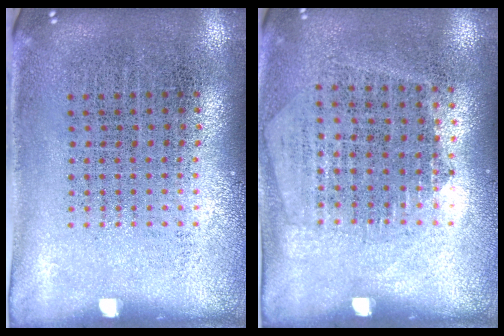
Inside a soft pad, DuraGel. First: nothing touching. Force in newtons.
{"total": 1.2, "press": 1.1, "slide": 0.5}